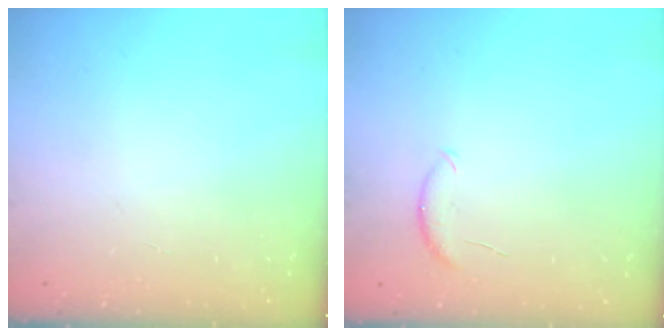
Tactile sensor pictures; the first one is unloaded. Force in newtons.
{"total": 5.5, "press": 5.5, "slide": 0.5}